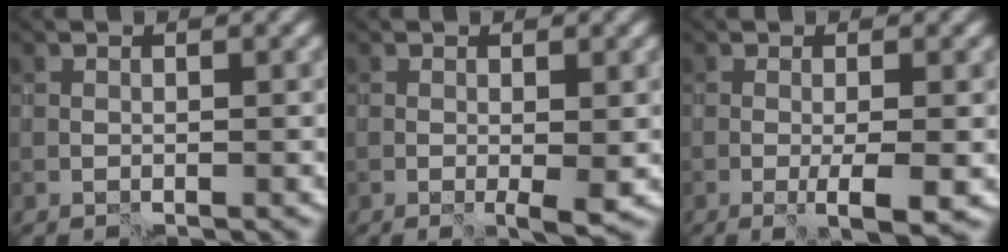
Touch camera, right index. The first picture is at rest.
{"total": 1.8, "force": [-0.4, 0.0, 1.8], "torque": [-0.024, -0.007, -0.006]}
{"total": 2.9, "force": [-0.9, -0.3, 2.7], "torque": [-0.044, -0.007, -0.013]}